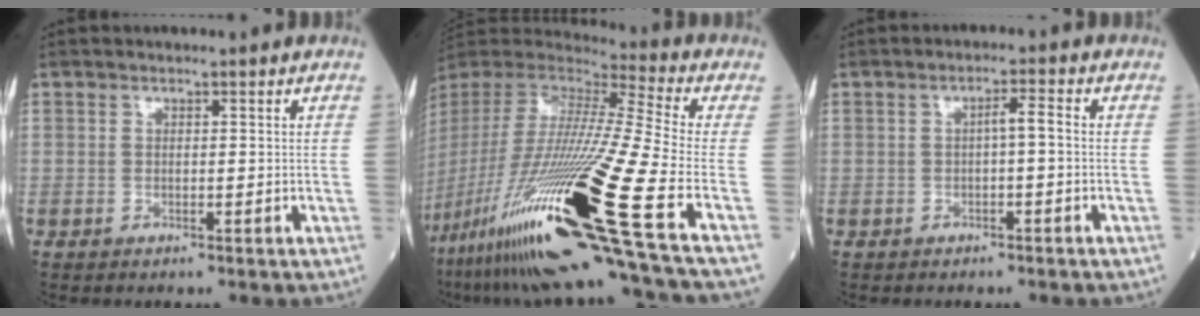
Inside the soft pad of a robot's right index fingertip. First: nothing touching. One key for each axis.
{"total": 34.7, "fx": -16.1, "fy": 1.1, "fz": 30.7, "tx": -0.616, "ty": -0.068, "tz": -0.307}
{"total": 2.2, "fx": -0.3, "fy": 0.2, "fz": 2.1, "tx": -0.031, "ty": 0.006, "tz": -0.006}